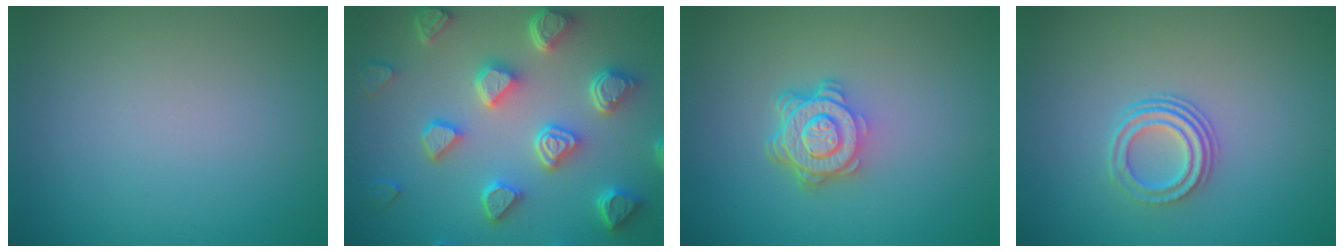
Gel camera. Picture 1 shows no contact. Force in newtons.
{"total": 7.2, "press": 5.8, "slide": 4.4}
{"total": 4.7, "press": 3.4, "slide": 3.3}
{"total": 3.0, "press": 2.2, "slide": 2.0}